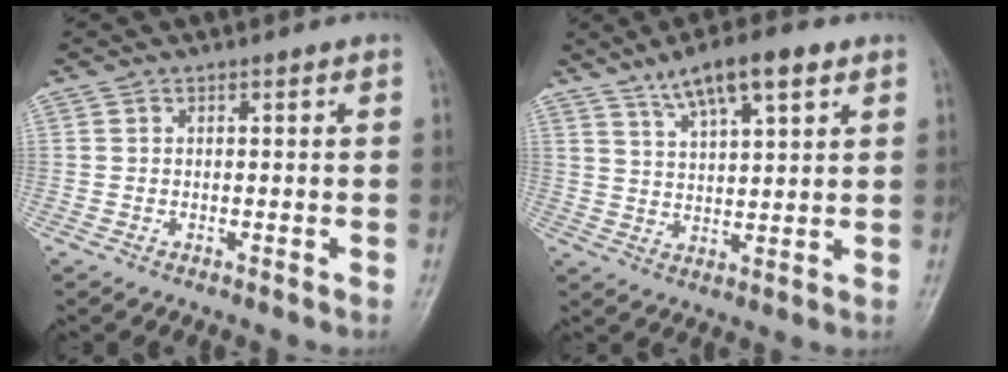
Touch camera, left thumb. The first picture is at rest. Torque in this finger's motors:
{"motor_torque": [-0.15, 0.36, -0.14, -0.29, 0.11]}